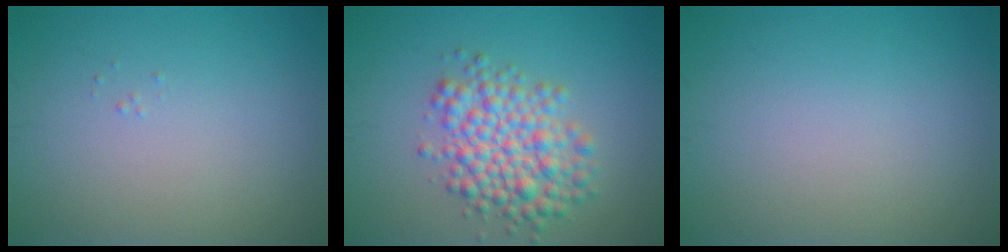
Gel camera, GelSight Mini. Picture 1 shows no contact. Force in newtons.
{"total": 5.5, "press": 5.5, "slide": 0.2}
{"total": 0.0}